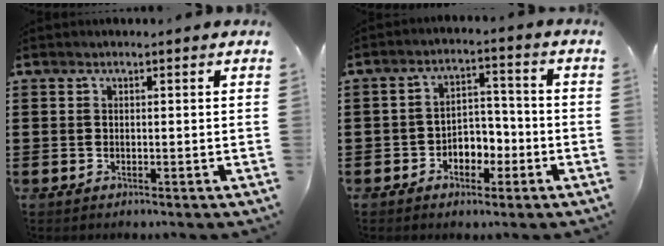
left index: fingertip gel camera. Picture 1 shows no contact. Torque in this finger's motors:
{"motor_torque": [0.21, 0.11, 0.19, 0.08]}